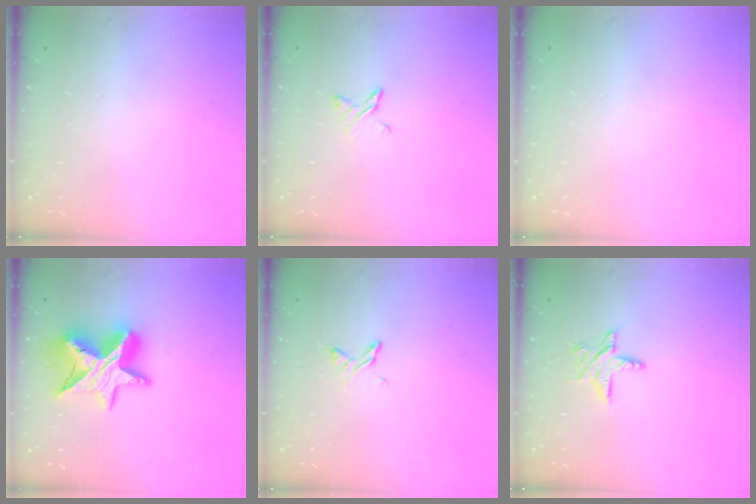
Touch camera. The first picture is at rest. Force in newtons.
{"total": 3.5, "press": 3.5, "slide": 0.5}
{"total": 0.0}
{"total": 15.2, "press": 15.1, "slide": 1.1}
{"total": 4.1, "press": 4.0, "slide": 0.5}
{"total": 6.7, "press": 6.7, "slide": 0.3}